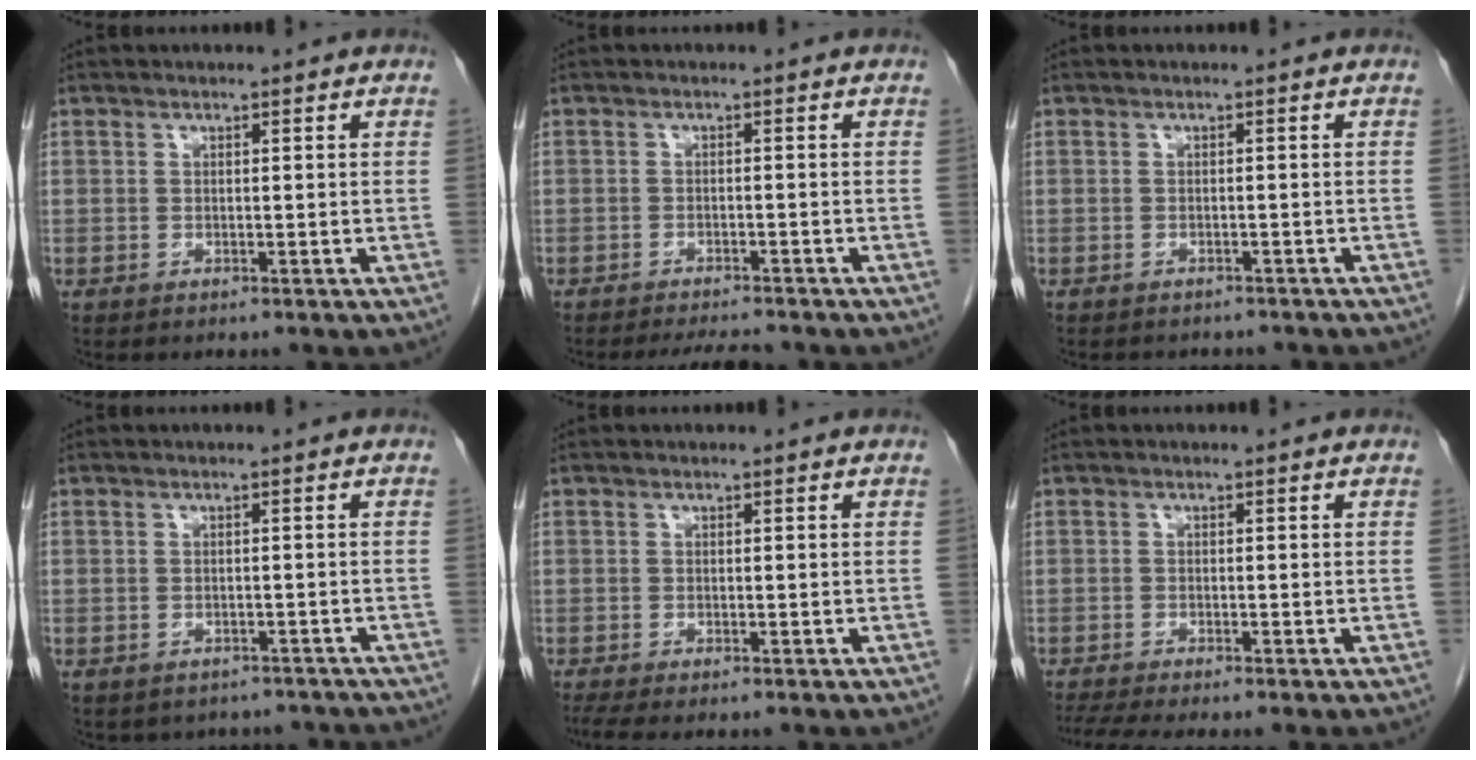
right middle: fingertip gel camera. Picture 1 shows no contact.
{"total": 4.8, "force": [-4.5, 0.5, 1.6], "torque": [-0.024, -0.010, -0.067]}
{"total": 6.0, "force": [-5.3, 2.2, 1.8], "torque": [-0.021, 0.002, -0.056]}
{"total": 6.6, "force": [-5.6, 3.4, 1.0], "torque": [-0.005, 0.013, -0.057]}
{"total": 1.8, "force": [-1.3, 0.1, 1.2], "torque": [-0.026, -0.007, -0.026]}
{"total": 4.5, "force": [-3.7, -0.2, 2.7], "torque": [-0.048, -0.008, -0.063]}